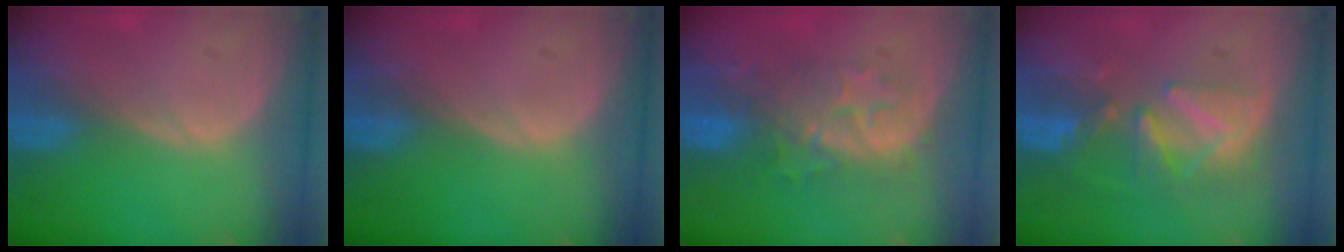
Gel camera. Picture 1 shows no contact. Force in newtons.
{"total": 0.0}
{"total": 8.0, "press": 7.9, "slide": 1.5}
{"total": 8.2, "press": 7.5, "slide": 3.4}